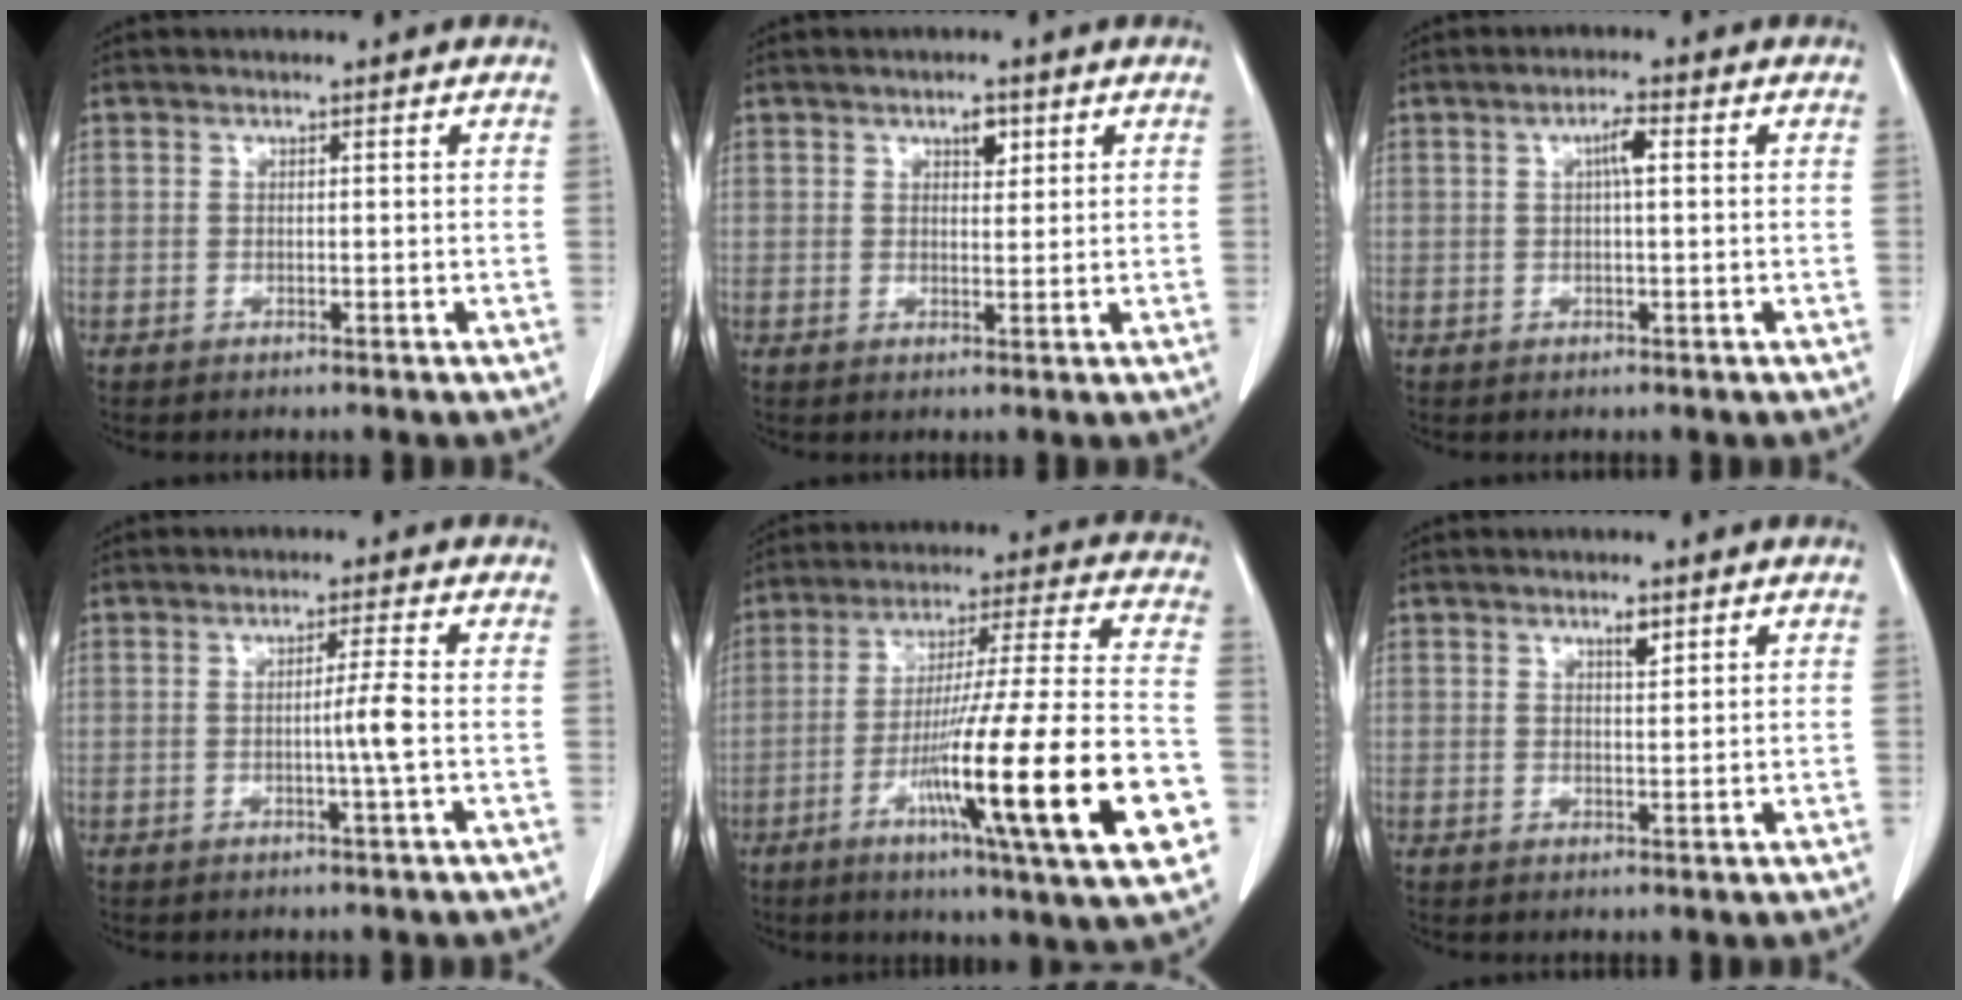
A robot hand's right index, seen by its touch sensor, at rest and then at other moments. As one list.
[{"total": 2.4, "force": [1.3, 1.1, 1.6], "torque": [-0.023, -0.002, 0.020]}, {"total": 2.7, "force": [0.5, 0.4, 2.6], "torque": [-0.048, 0.004, 0.008]}, {"total": 3.4, "force": [-0.6, -1.0, 3.1], "torque": [-0.049, -0.003, -0.010]}, {"total": 25.1, "force": [-8.2, 0.4, 23.8], "torque": [-0.351, -0.024, -0.136]}, {"total": 1.8, "force": [1.2, 0.4, 1.2], "torque": [-0.023, -0.003, 0.020]}]